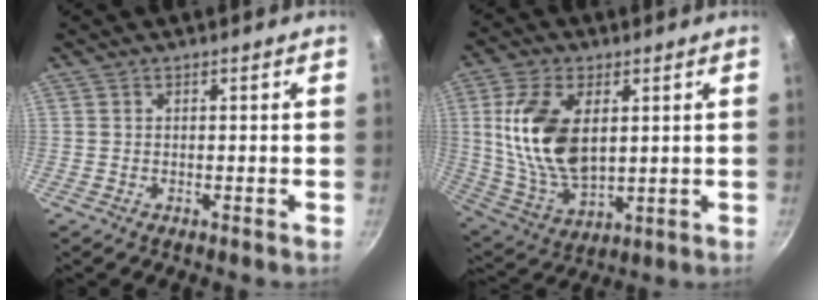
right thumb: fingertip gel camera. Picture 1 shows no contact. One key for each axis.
{"total": 16.3, "fx": 3.3, "fy": 9.2, "fz": 13.0, "tx": -0.239, "ty": -0.018, "tz": 0.074}